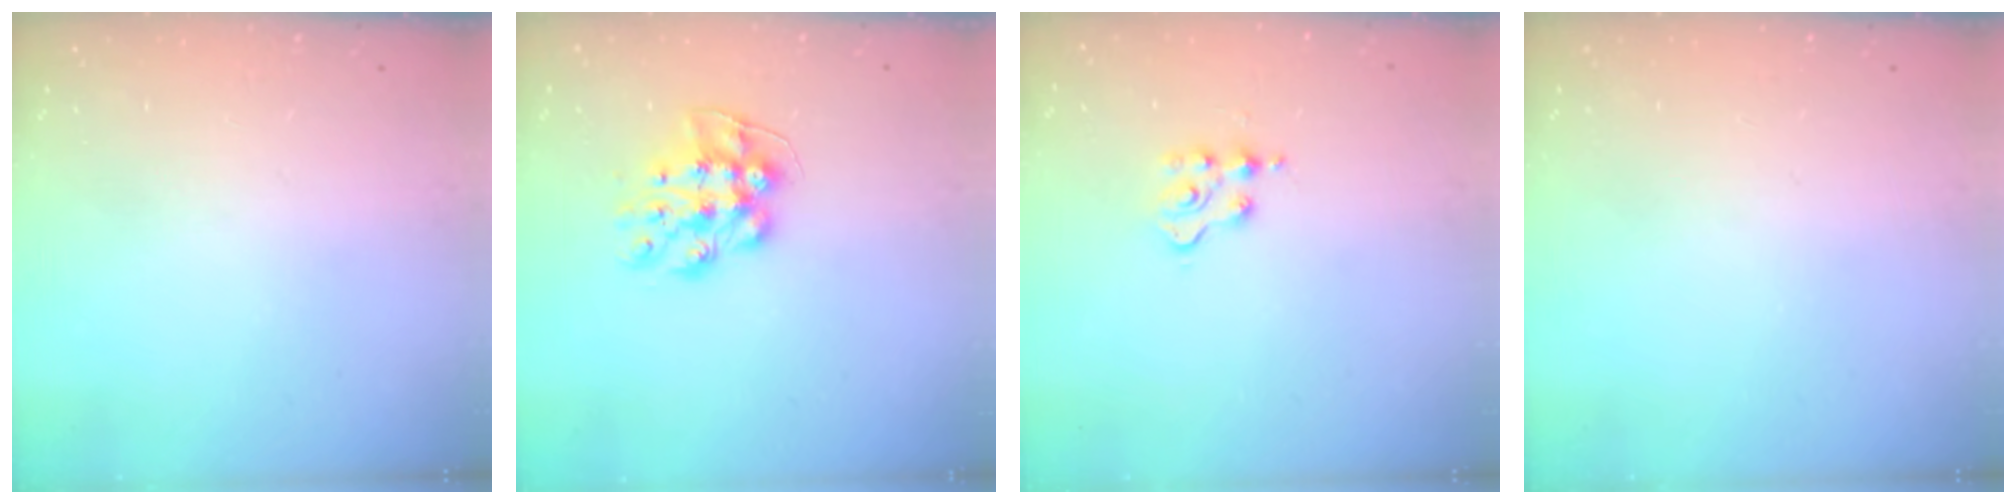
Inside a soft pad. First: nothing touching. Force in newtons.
{"total": 8.7, "press": 8.7, "slide": 0.5}
{"total": 3.3, "press": 3.2, "slide": 0.5}
{"total": 0.0}